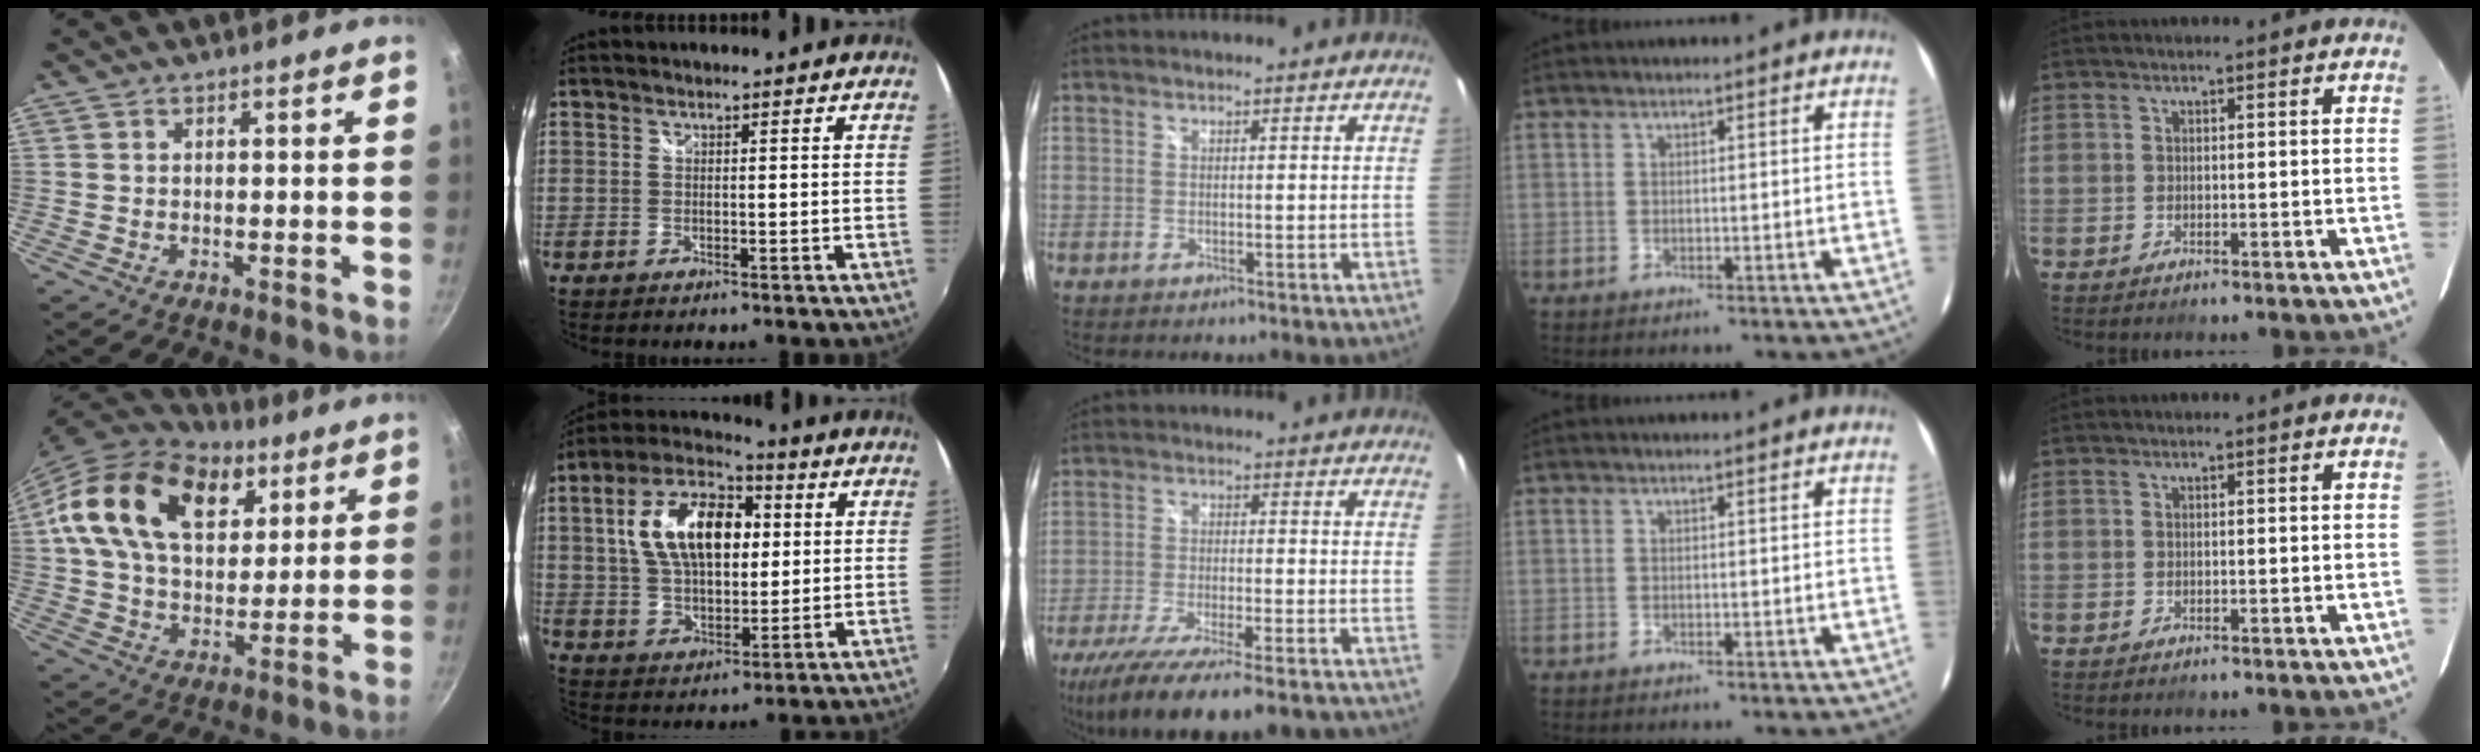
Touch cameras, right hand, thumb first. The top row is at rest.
{"thumb": {"total": 22.2, "force": [10.0, 13.9, 14.1], "torque": [-0.211, -0.017, 0.169]}, "index": {"total": 17.0, "force": [3.6, 9.5, 13.6], "torque": [-0.252, 0.030, 0.063]}, "middle": {"total": 18.8, "force": [-15.3, 2.9, 10.6], "torque": [-0.207, -0.052, -0.243]}}